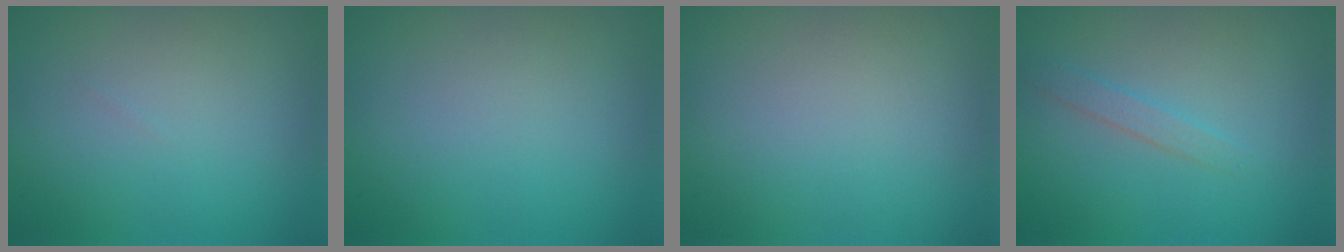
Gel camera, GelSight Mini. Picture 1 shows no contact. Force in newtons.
{"total": 0.0}
{"total": 0.0}
{"total": 1.3, "press": 1.3, "slide": 0.0}